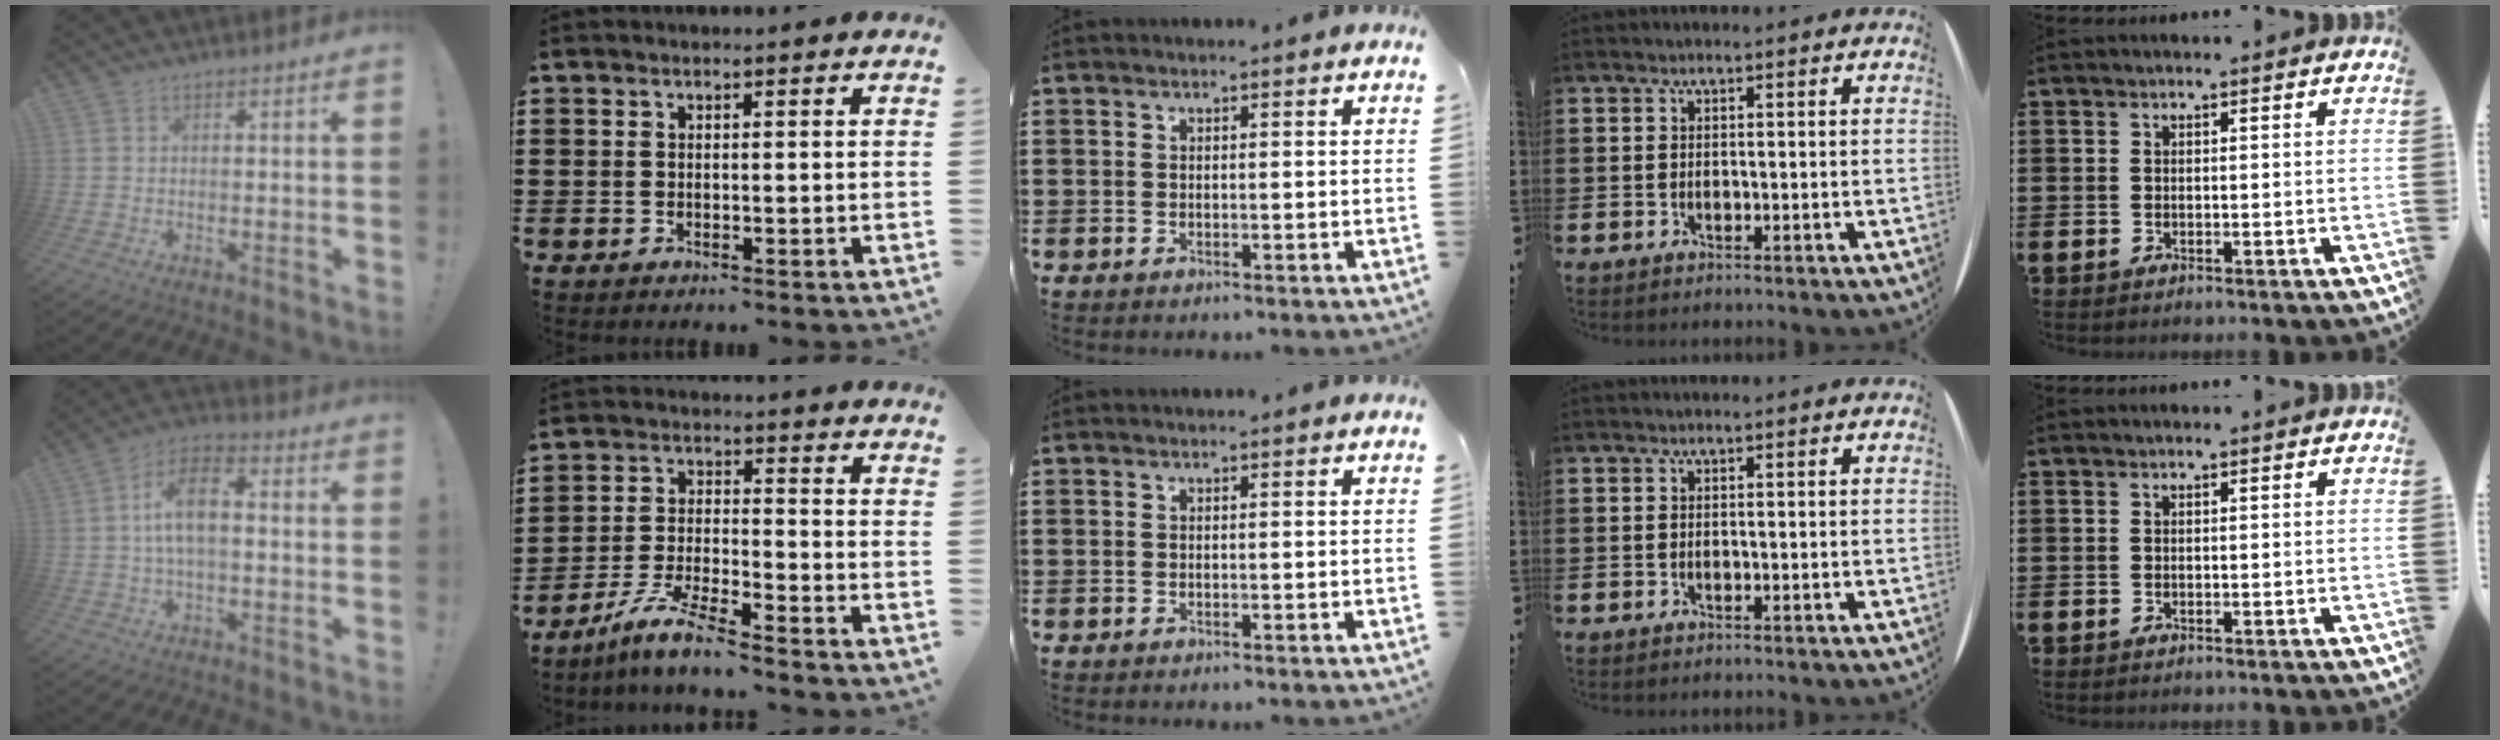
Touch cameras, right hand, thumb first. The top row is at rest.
{"thumb": {"total": 10.1, "force": [0.7, 4.7, 8.9], "torque": [-0.166, 0.010, 0.015]}, "index": {"total": 6.6, "force": [-5.8, -0.1, 3.0], "torque": [-0.077, -0.013, -0.118]}}